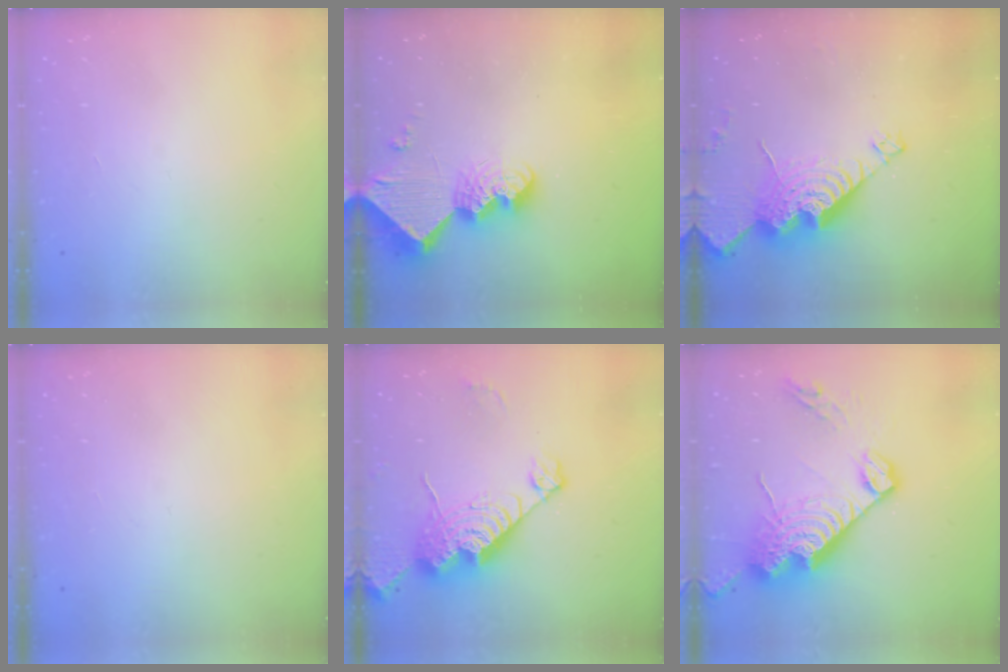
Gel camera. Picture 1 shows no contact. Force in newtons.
{"total": 13.0, "press": 13.0, "slide": 1.3}
{"total": 24.0, "press": 23.9, "slide": 2.2}
{"total": 0.0}
{"total": 17.6, "press": 17.5, "slide": 1.8}
{"total": 21.7, "press": 21.6, "slide": 1.8}